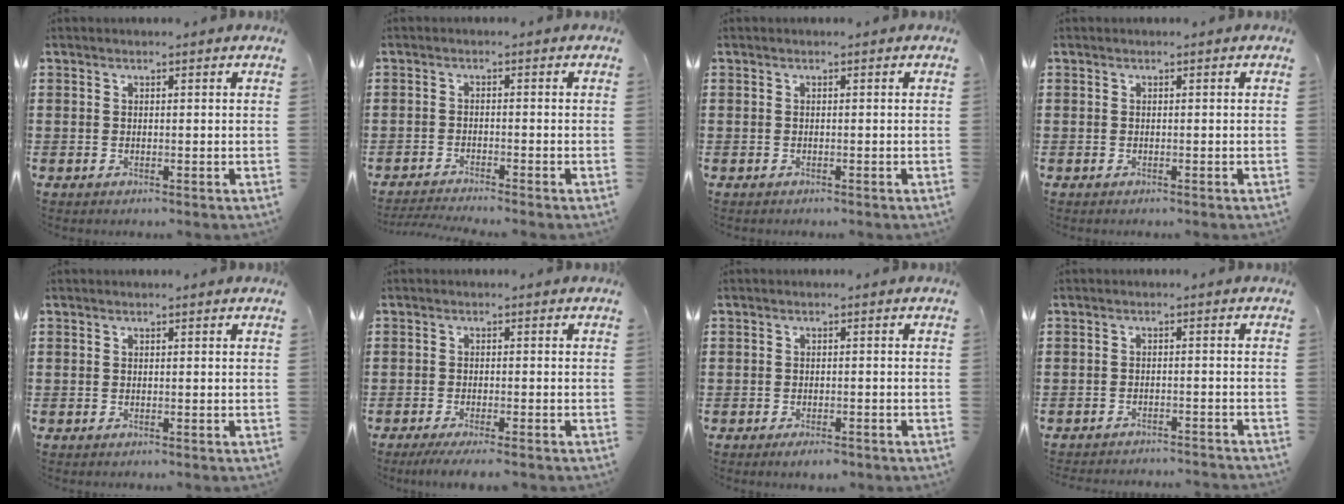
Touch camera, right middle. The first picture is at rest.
{"total": 2.2, "force": [-2.2, -0.2, 0.5], "torque": [-0.017, -0.004, -0.046]}
{"total": 0.0}
{"total": 0.0}
{"total": 0.0}
{"total": 2.2, "force": [-2.0, -0.1, 0.9], "torque": [-0.015, -0.002, -0.038]}
{"total": 1.7, "force": [-1.6, 0.5, 0.4], "torque": [-0.011, -0.002, -0.032]}
{"total": 2.3, "force": [-2.3, -0.1, 0.0], "torque": [-0.006, -0.001, -0.049]}